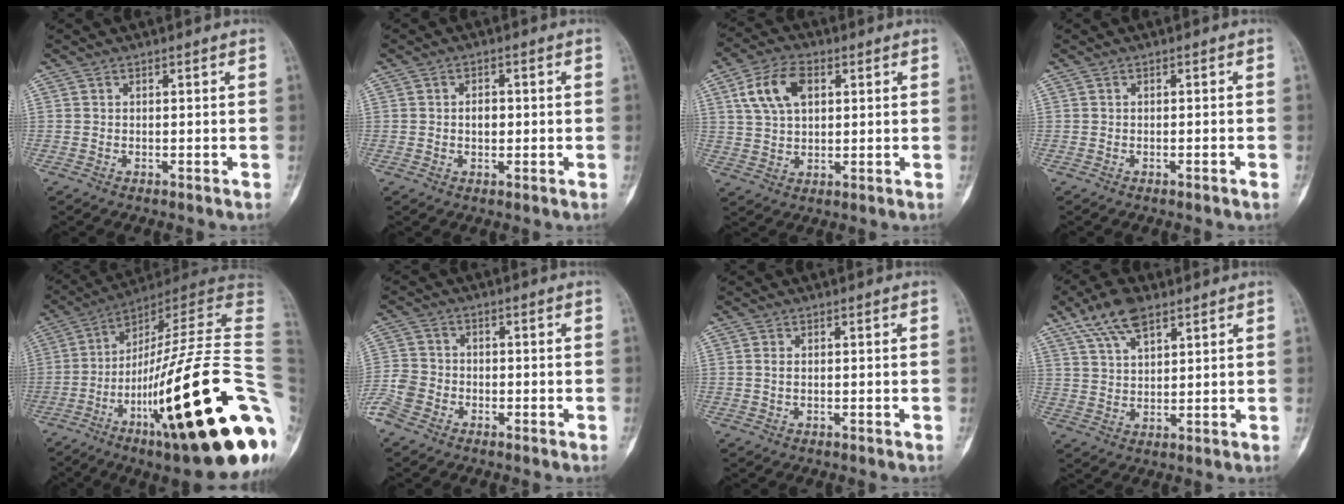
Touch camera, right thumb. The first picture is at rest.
{"total": 2.6, "force": [-0.2, 1.6, 2.0], "torque": [-0.023, 0.004, -0.004]}
{"total": 9.3, "force": [3.0, 5.6, 6.8], "torque": [-0.124, 0.004, 0.055]}
{"total": 1.0, "force": [-0.6, -0.1, 0.8], "torque": [-0.017, 0.000, -0.006]}
{"total": 36.0, "force": [-8.3, 6.6, 34.4], "torque": [-0.444, 0.040, -0.135]}
{"total": 5.9, "force": [-3.6, 3.9, 2.6], "torque": [-0.063, 0.006, -0.079]}
{"total": 0.9, "force": [-0.1, 0.4, 0.8], "torque": [-0.019, 0.000, -0.001]}
{"total": 8.7, "force": [5.5, 3.7, 5.7], "torque": [-0.100, -0.008, 0.107]}